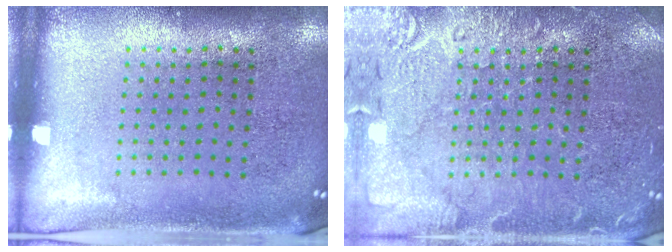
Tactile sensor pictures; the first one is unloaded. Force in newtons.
{"total": 4.5, "press": 4.5, "slide": 0.7}